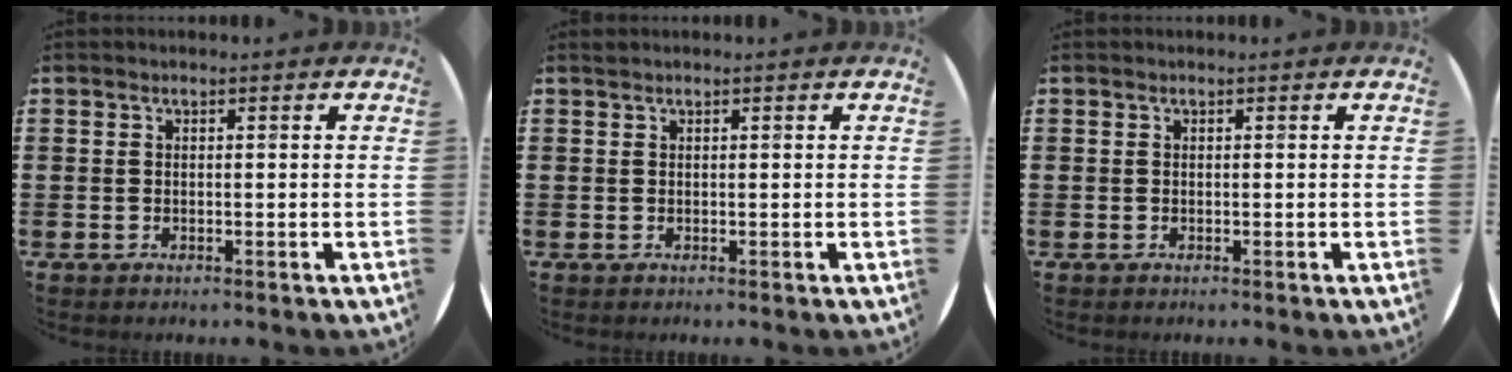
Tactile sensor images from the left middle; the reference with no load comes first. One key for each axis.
{"total": 0.0}
{"total": 0.0}